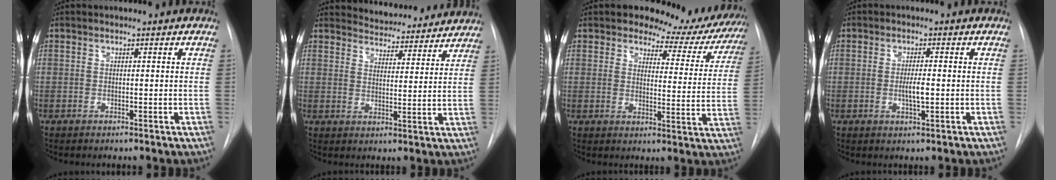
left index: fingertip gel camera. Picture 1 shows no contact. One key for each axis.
{"total": 13.2, "fx": 12.7, "fy": 3.0, "fz": 2.3, "tx": -0.014, "ty": -0.004, "tz": 0.156}
{"total": 13.3, "fx": 12.1, "fy": 5.0, "fz": 2.3, "tx": 0.003, "ty": -0.035, "tz": 0.118}
{"total": 3.0, "fx": -0.4, "fy": 0.5, "fz": 2.9, "tx": -0.054, "ty": -0.002, "tz": -0.006}